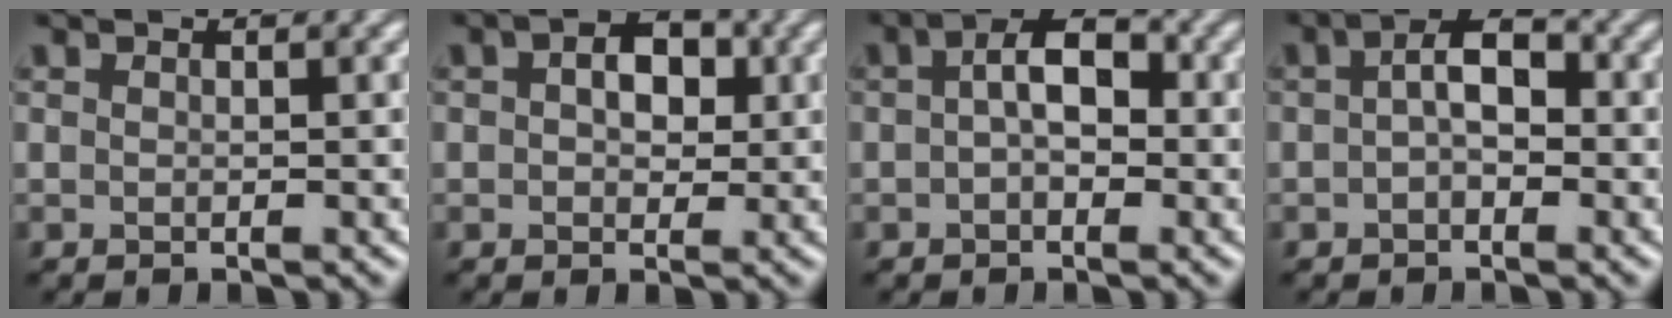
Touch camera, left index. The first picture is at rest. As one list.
[{"total": 3.8, "force": [0.8, 2.5, 2.7], "torque": [-0.037, 0.006, 0.006]}, {"total": 4.0, "force": [0.2, 2.2, 3.3], "torque": [-0.050, 0.008, -0.007]}, {"total": 3.3, "force": [-0.1, 1.7, 2.8], "torque": [-0.048, 0.008, -0.010]}]